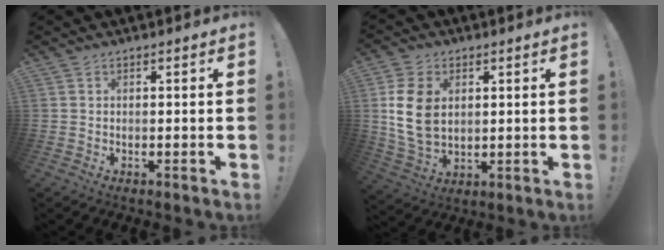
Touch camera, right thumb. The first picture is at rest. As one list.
[{"total": 13.1, "force": [2.6, 9.2, 9.0], "torque": [-0.181, -0.005, 0.049]}]